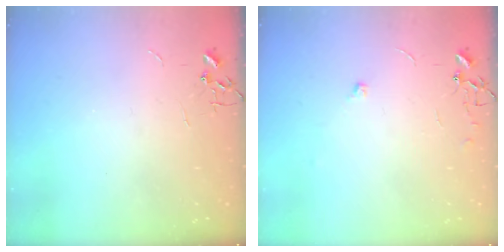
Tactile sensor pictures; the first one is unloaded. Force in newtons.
{"total": 6.6, "press": 6.5, "slide": 1.1}